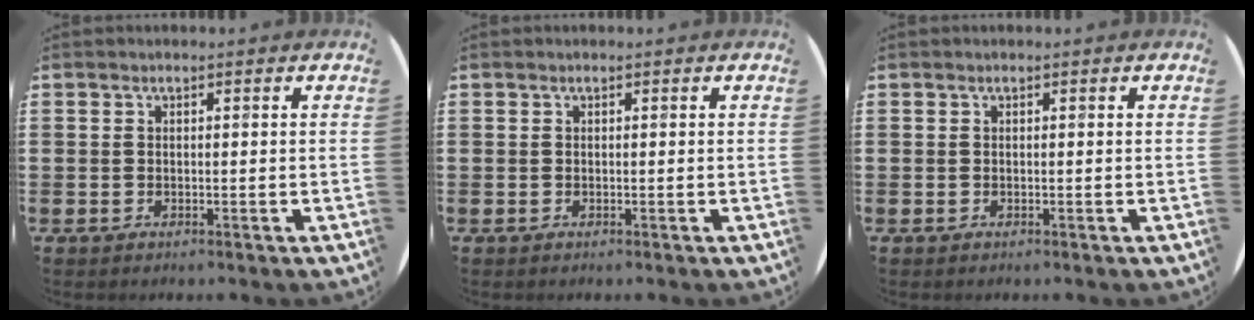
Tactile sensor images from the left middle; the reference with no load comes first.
{"total": 0.0}
{"total": 0.0}